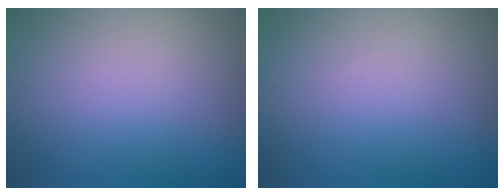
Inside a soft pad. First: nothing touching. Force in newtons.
{"total": 0.0}